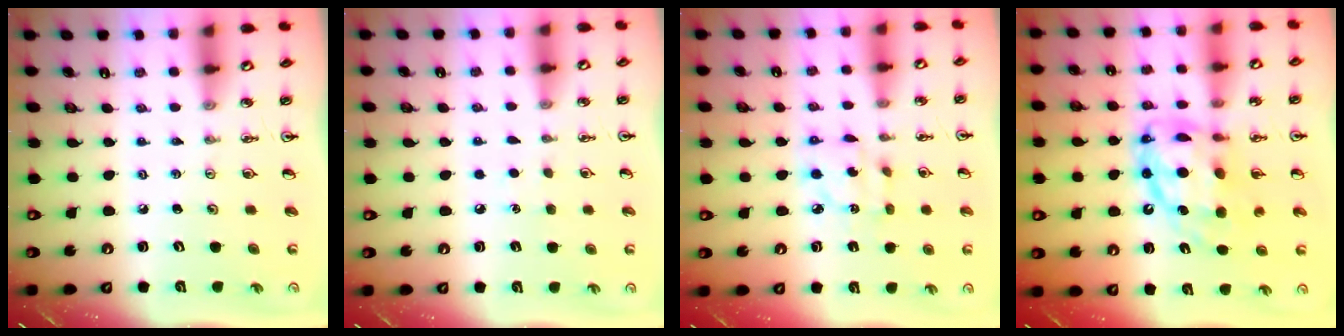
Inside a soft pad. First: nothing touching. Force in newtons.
{"total": 4.0, "press": 4.0, "slide": 0.5}
{"total": 5.9, "press": 5.9, "slide": 0.2}
{"total": 14.9, "press": 14.8, "slide": 1.3}